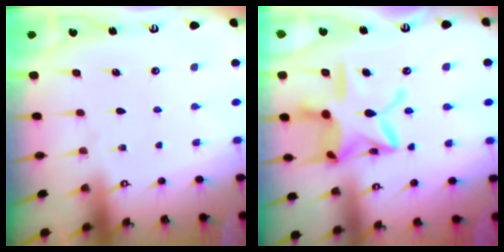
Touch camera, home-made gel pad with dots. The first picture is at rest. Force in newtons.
{"total": 17.9, "press": 17.8, "slide": 1.4}